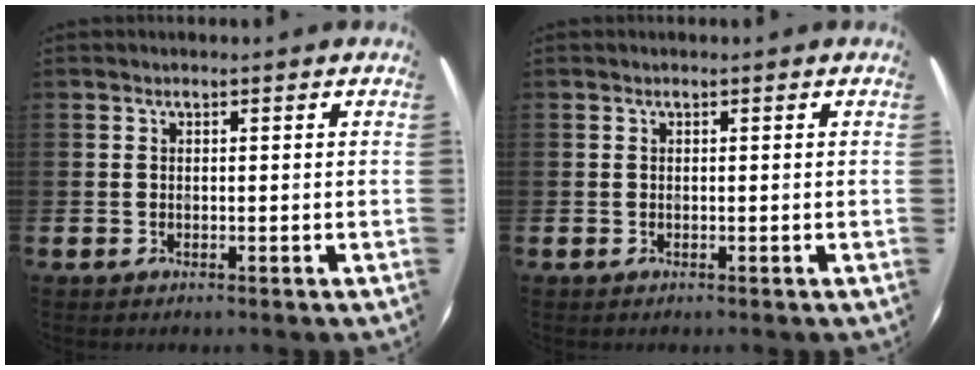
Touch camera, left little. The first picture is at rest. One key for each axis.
{"total": 0.0}